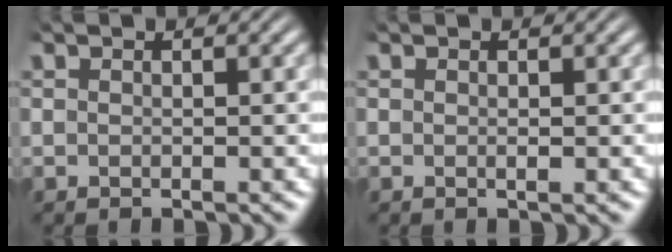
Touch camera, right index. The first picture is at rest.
{"total": 0.0}